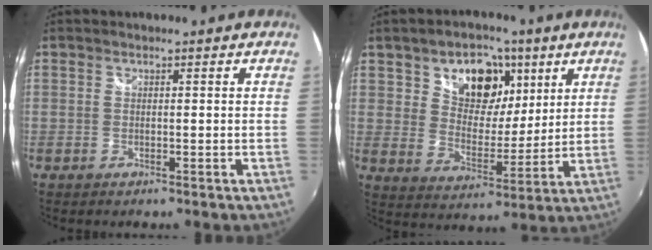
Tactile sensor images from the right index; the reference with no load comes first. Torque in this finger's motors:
{"motor_torque": [0.35, 0.26, 0.33, 0.08]}